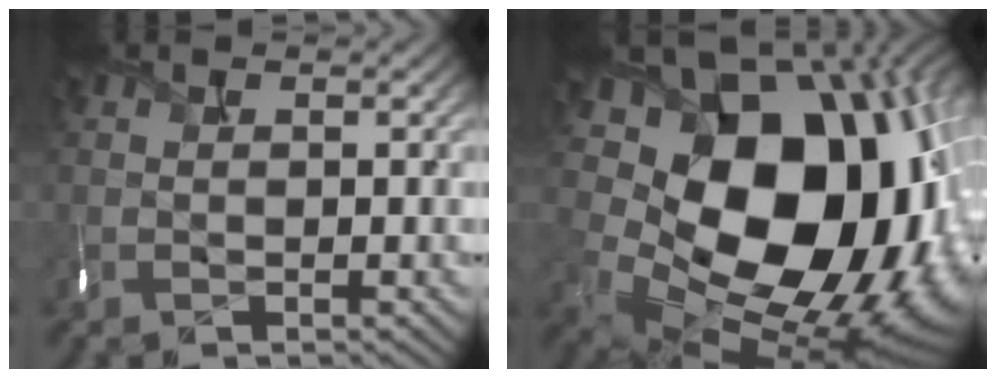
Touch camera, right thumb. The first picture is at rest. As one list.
[{"total": 19.9, "force": [2.1, 15.0, 13.0], "torque": [-0.209, -0.037, 0.077]}]